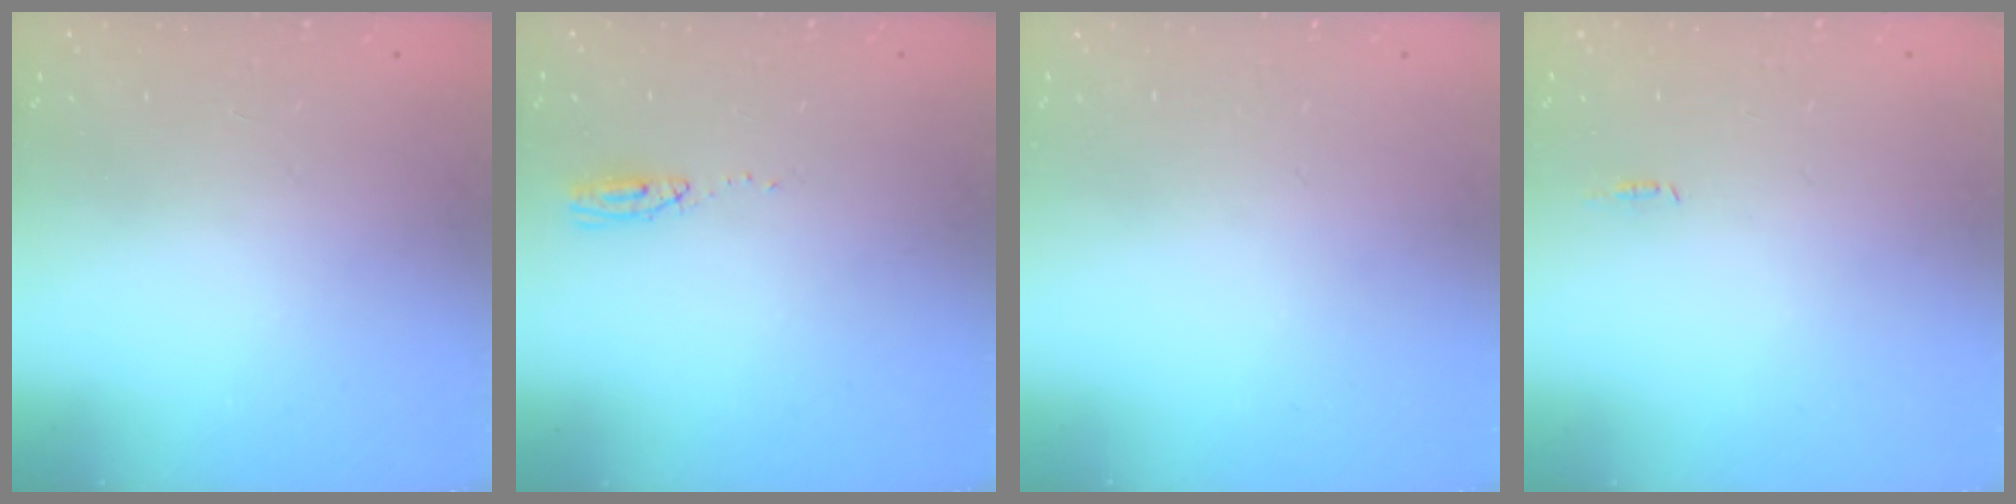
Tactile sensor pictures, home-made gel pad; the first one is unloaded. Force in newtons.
{"total": 3.6, "press": 3.3, "slide": 1.5}
{"total": 0.0}
{"total": 4.8, "press": 2.5, "slide": 4.1}